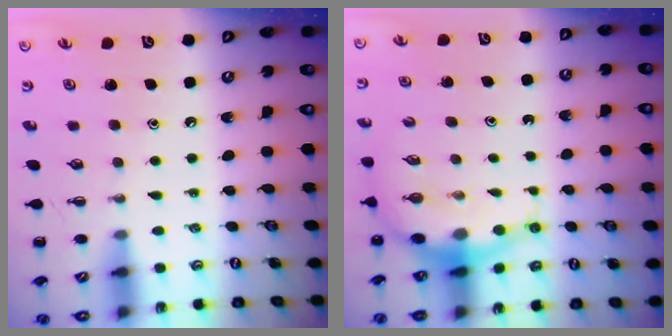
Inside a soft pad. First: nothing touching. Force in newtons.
{"total": 7.0, "press": 6.8, "slide": 1.6}